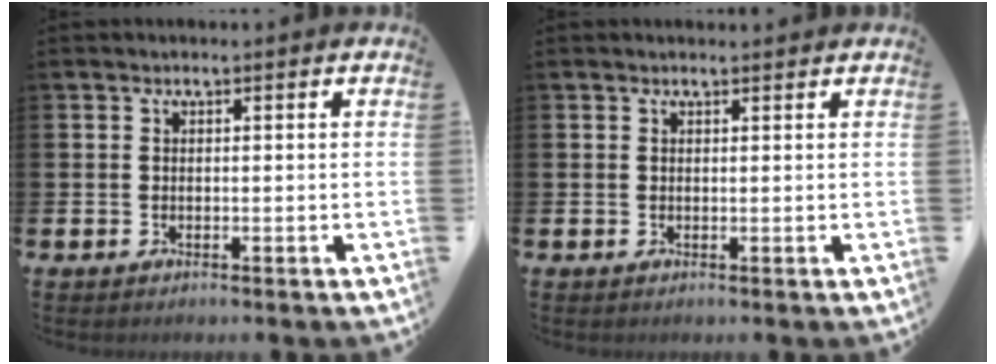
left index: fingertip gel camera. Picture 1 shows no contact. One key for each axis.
{"total": 0.6, "fx": 0.6, "fy": 0.1, "fz": 0.1, "tx": 0.005, "ty": -0.002, "tz": 0.009}